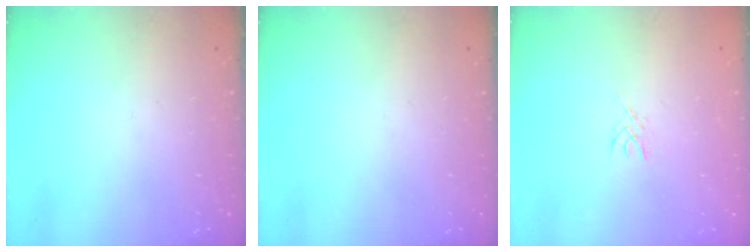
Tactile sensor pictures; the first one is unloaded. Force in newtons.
{"total": 0.0}
{"total": 3.3, "press": 3.3, "slide": 0.4}